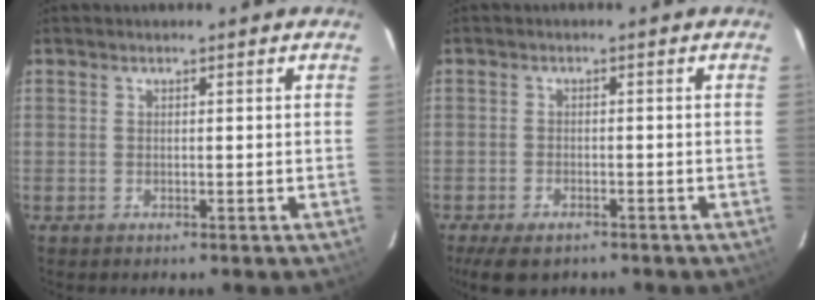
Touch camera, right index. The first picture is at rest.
{"total": 6.3, "force": [-4.6, 2.8, 3.2], "torque": [-0.080, -0.016, -0.075]}